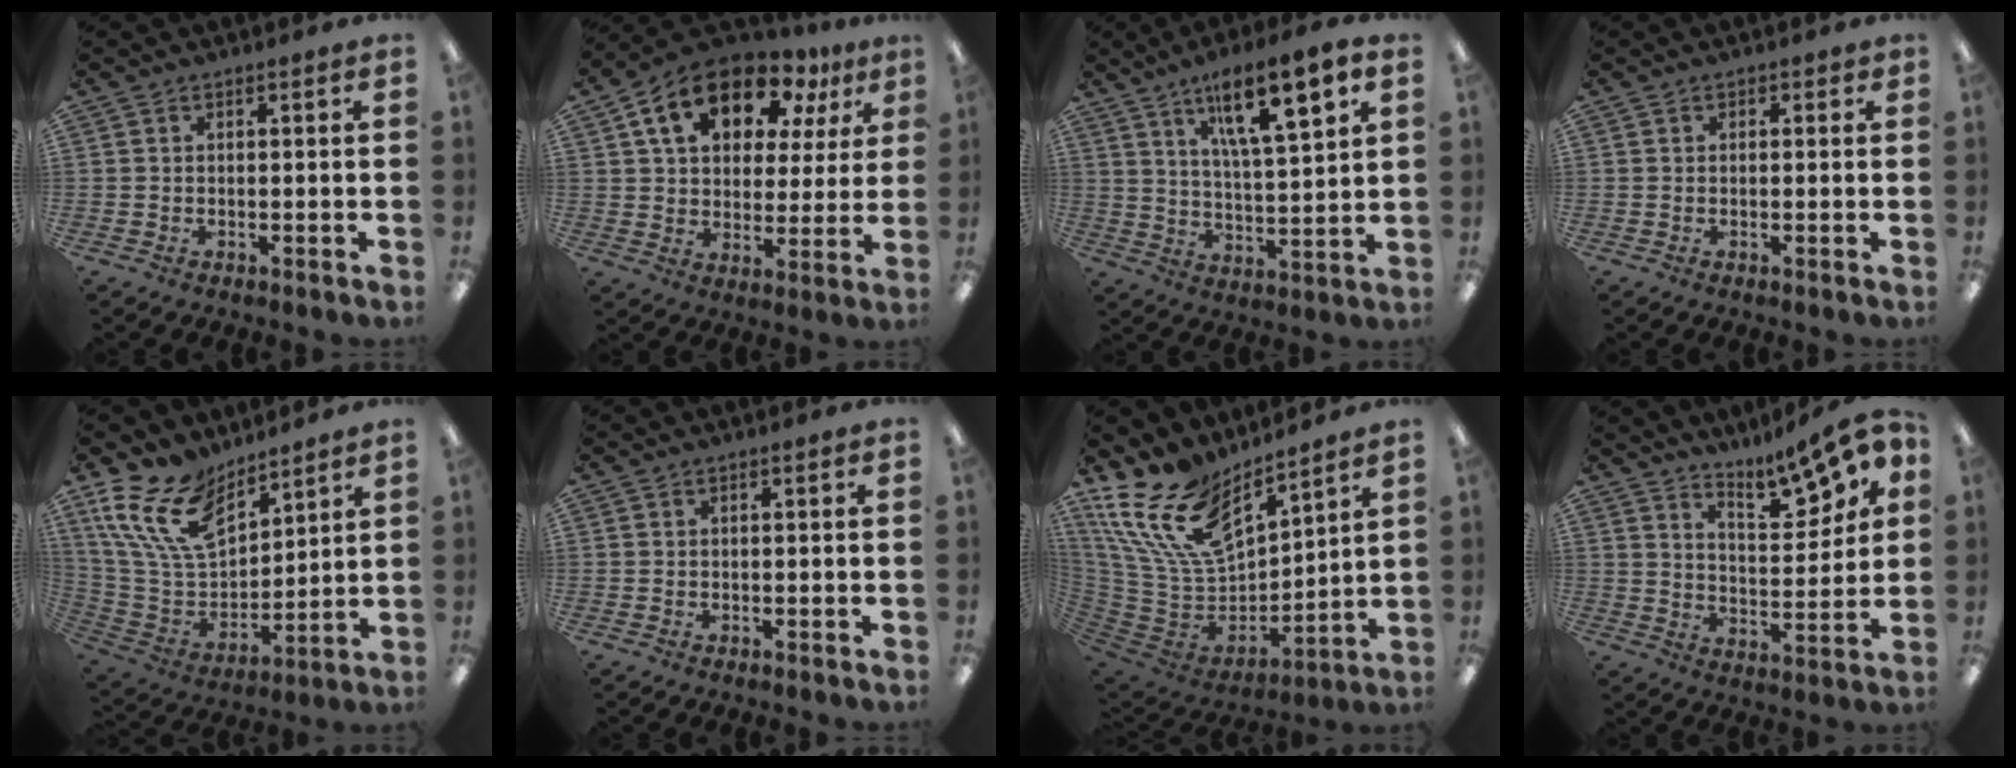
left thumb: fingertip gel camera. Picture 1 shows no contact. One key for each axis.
{"total": 16.5, "fx": 9.6, "fy": 9.6, "fz": 9.4, "tx": -0.164, "ty": -0.032, "tz": 0.168}
{"total": 13.9, "fx": 8.8, "fy": 3.4, "fz": 10.3, "tx": -0.161, "ty": -0.044, "tz": 0.140}
{"total": 0.6, "fx": 0.2, "fy": 0.6, "fz": 0.1, "tx": 0.007, "ty": 0.000, "tz": 0.001}
{"total": 17.5, "fx": 10.9, "fy": 9.9, "fz": 9.5, "tx": -0.216, "ty": -0.049, "tz": 0.206}
{"total": 0.0}
{"total": 19.6, "fx": 12.4, "fy": 10.5, "fz": 10.9, "tx": -0.241, "ty": -0.079, "tz": 0.228}
{"total": 12.2, "fx": 9.8, "fy": 4.1, "fz": 6.1, "tx": -0.070, "ty": -0.074, "tz": 0.168}